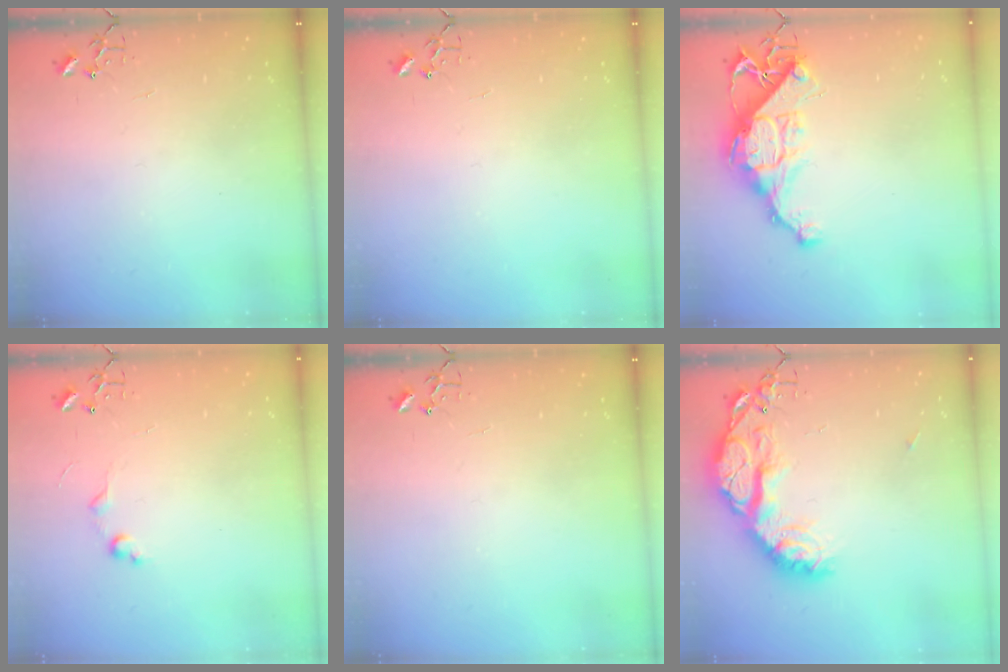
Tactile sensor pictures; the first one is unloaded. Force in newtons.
{"total": 0.0}
{"total": 14.0, "press": 13.9, "slide": 1.2}
{"total": 5.6, "press": 5.6, "slide": 0.7}
{"total": 0.0}
{"total": 20.6, "press": 20.5, "slide": 1.5}